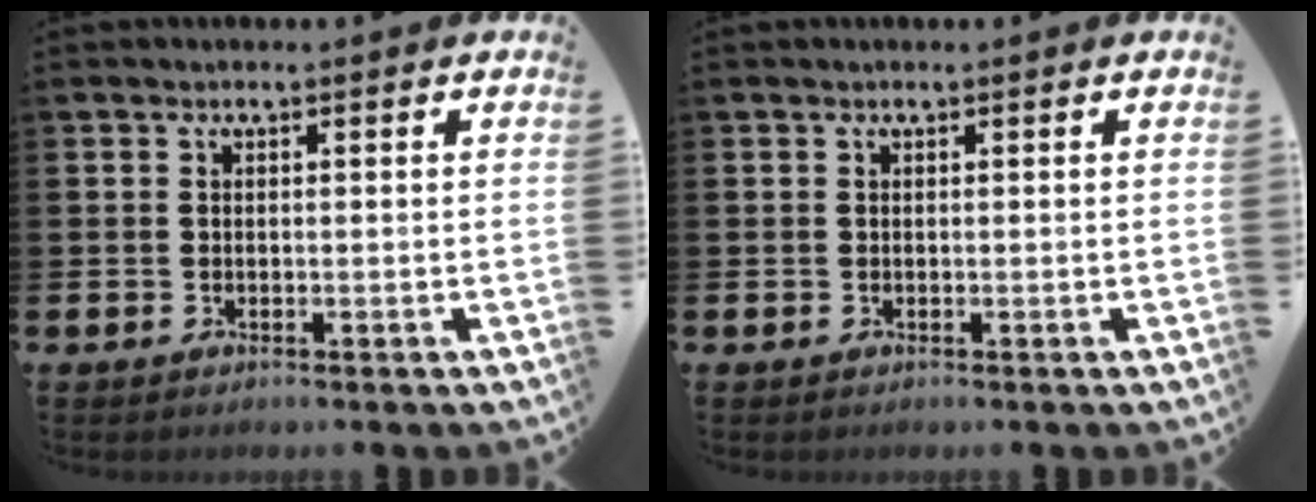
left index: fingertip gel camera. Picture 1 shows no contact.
{"total": 0.0}